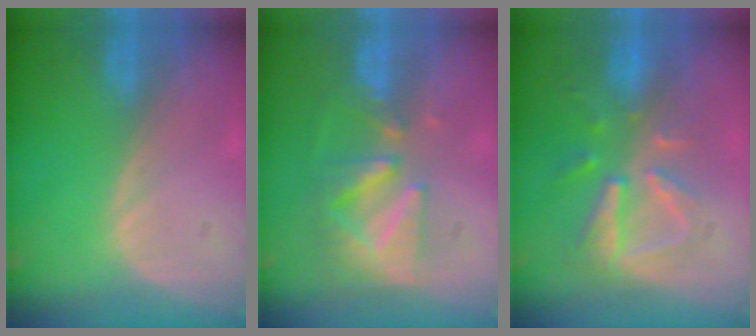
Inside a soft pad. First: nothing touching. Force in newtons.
{"total": 8.5, "press": 7.7, "slide": 3.6}
{"total": 8.1, "press": 7.5, "slide": 3.0}